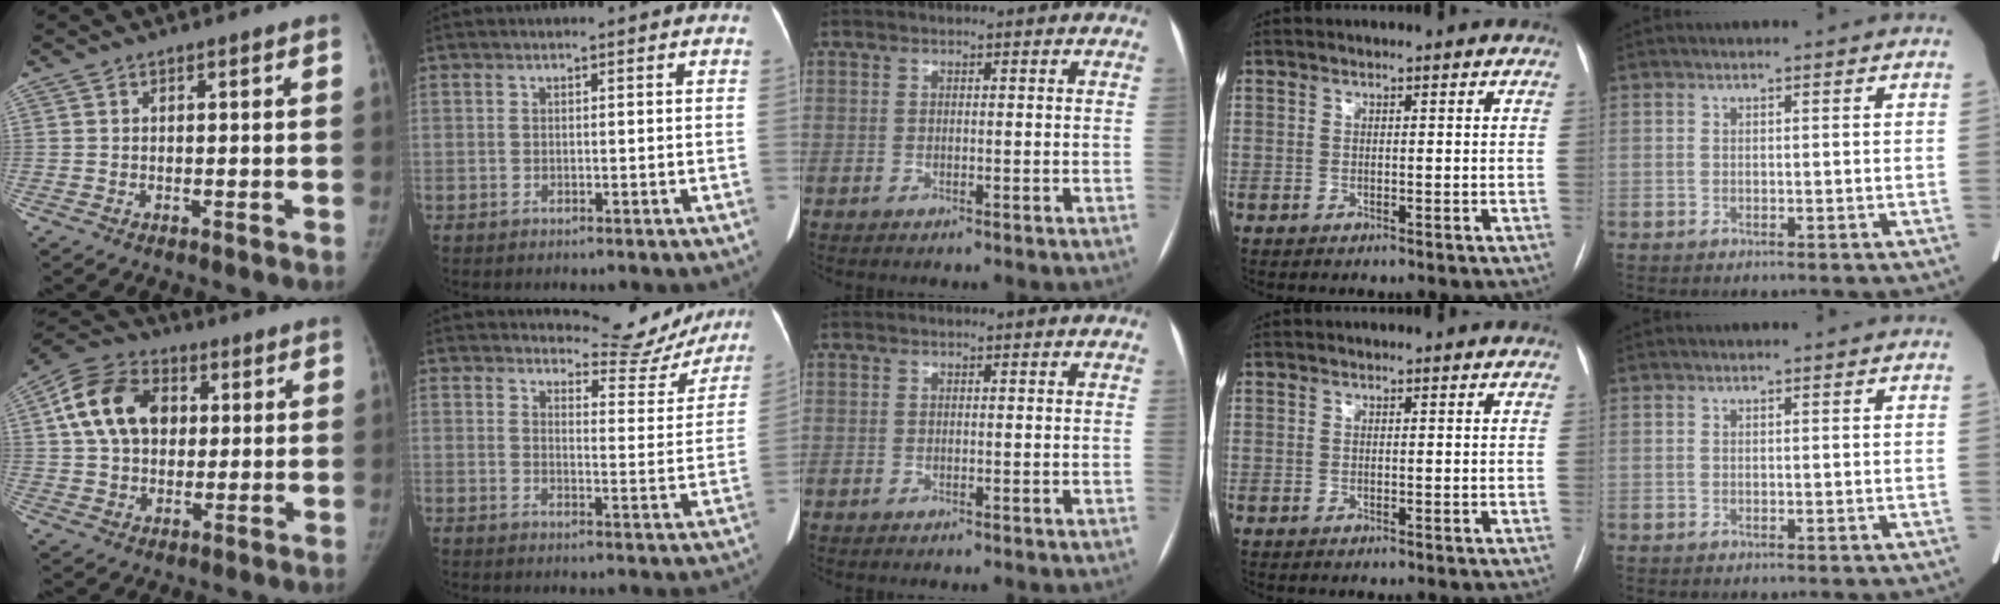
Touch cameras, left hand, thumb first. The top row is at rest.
{"thumb": {"total": 14.7, "force": [3.1, 10.7, 9.7], "torque": [-0.159, 0.013, 0.045]}, "index": {"total": 11.1, "force": [10.8, 2.5, 0.5], "torque": [0.008, -0.028, 0.118]}}